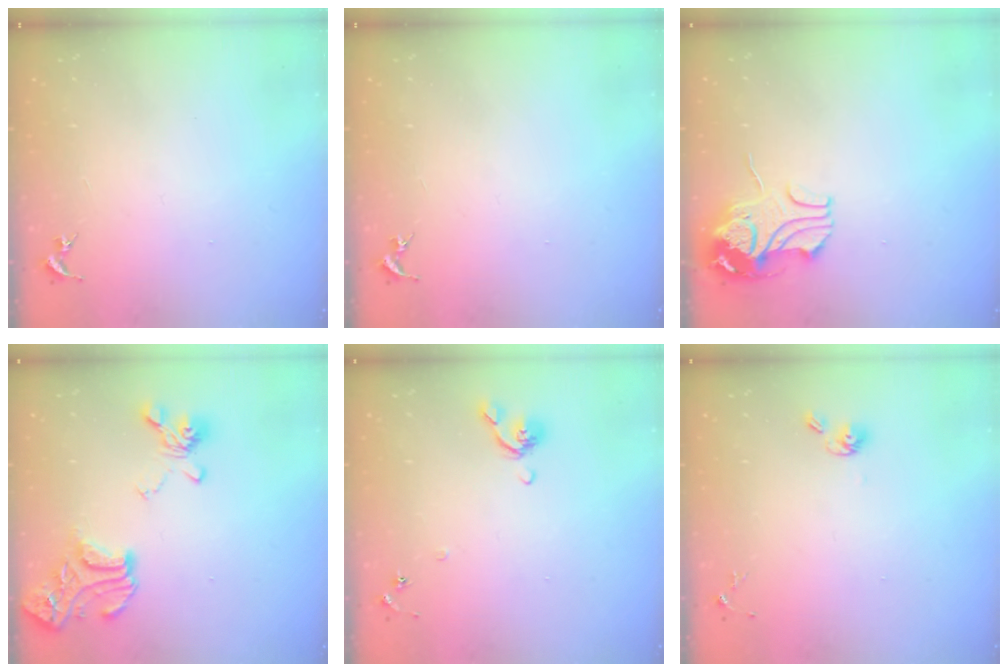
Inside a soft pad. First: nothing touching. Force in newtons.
{"total": 0.0}
{"total": 11.1, "press": 11.0, "slide": 1.4}
{"total": 17.9, "press": 17.8, "slide": 1.8}
{"total": 6.9, "press": 6.8, "slide": 1.5}
{"total": 6.1, "press": 5.7, "slide": 2.3}